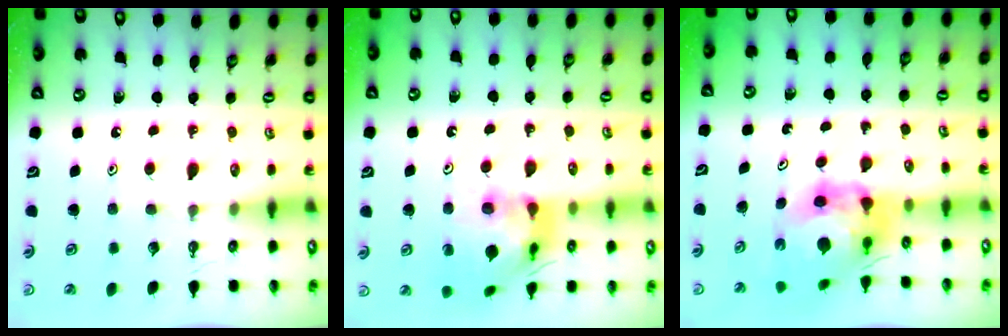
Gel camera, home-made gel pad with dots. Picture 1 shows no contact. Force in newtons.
{"total": 14.2, "press": 14.1, "slide": 1.5}
{"total": 7.5, "press": 7.5, "slide": 0.7}